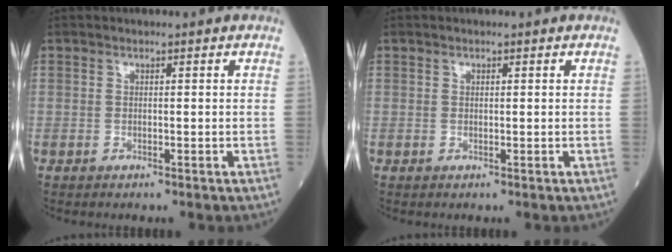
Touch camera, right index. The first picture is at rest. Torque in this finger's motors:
{"motor_torque": [-0.17, 0.11, -0.05, -0.01]}